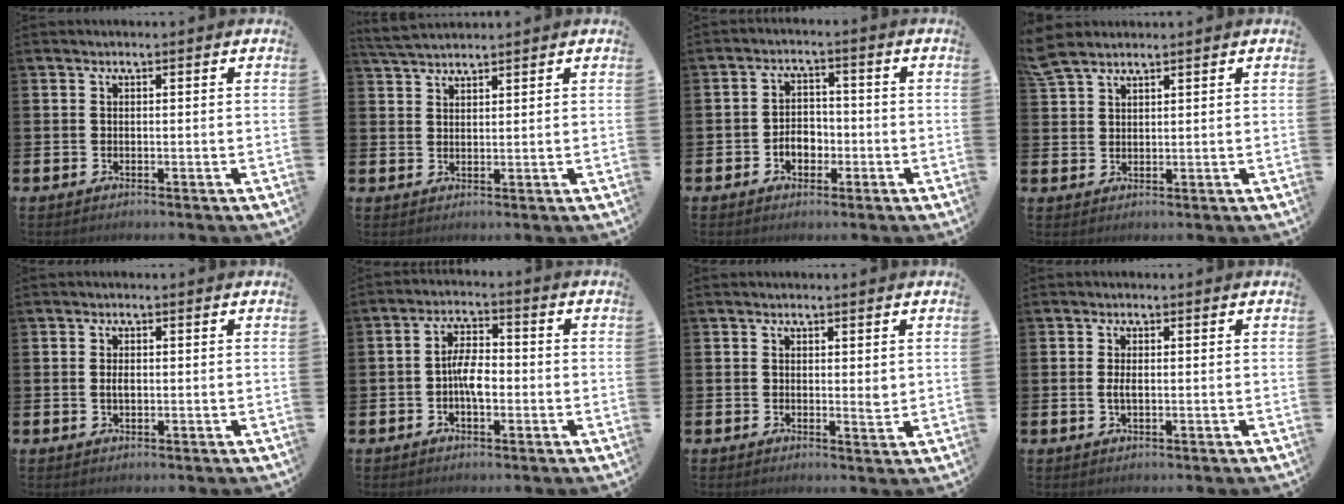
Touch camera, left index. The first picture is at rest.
{"total": 3.2, "force": [3.1, 0.4, 0.6], "torque": [-0.015, -0.011, 0.058]}
{"total": 3.5, "force": [-1.2, 2.6, 2.0], "torque": [-0.027, 0.000, -0.030]}
{"total": 3.6, "force": [3.2, 1.3, 0.9], "torque": [-0.014, -0.009, 0.057]}
{"total": 1.2, "force": [0.2, 0.6, 1.0], "torque": [-0.015, 0.002, 0.001]}
{"total": 4.2, "force": [-1.1, 2.0, 3.5], "torque": [-0.050, 0.005, -0.023]}
{"total": 1.4, "force": [0.7, 0.6, 1.0], "torque": [-0.001, -0.009, 0.007]}
{"total": 1.5, "force": [0.0, 0.6, 1.4], "torque": [-0.022, 0.000, -0.001]}